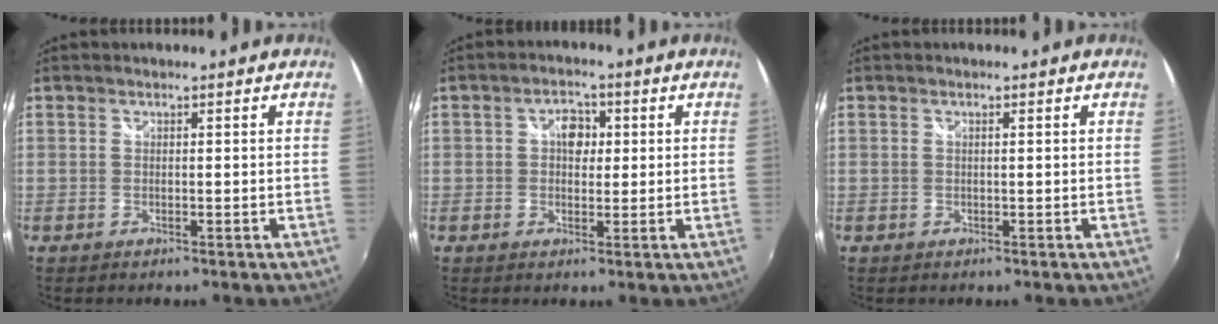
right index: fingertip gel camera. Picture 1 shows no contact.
{"total": 4.1, "force": [0.7, 3.1, 2.6], "torque": [-0.036, 0.012, 0.008]}
{"total": 0.6, "force": [0.1, -0.1, 0.5], "torque": [-0.010, 0.001, 0.001]}